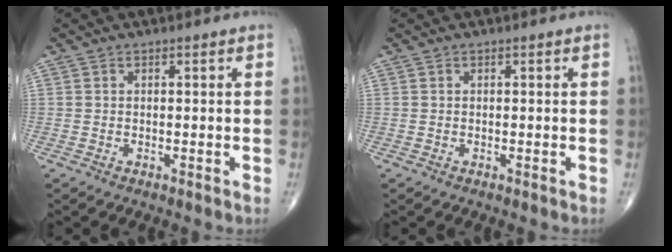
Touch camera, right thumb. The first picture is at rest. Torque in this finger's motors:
{"motor_torque": [0.00, 0.00, 0.00, 0.00, 0.00]}